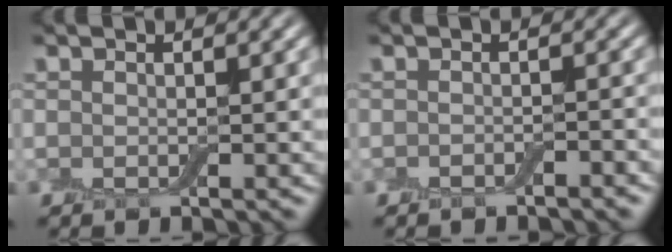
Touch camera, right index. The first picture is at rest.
{"total": 1.0, "force": [-0.8, 0.2, 0.6], "torque": [-0.008, 0.000, -0.013]}